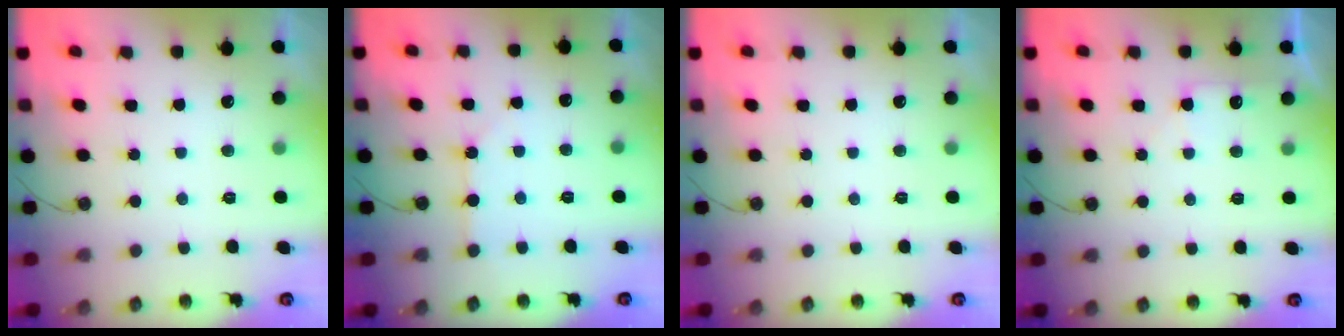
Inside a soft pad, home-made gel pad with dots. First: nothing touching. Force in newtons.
{"total": 2.7, "press": 2.7, "slide": 0.4}
{"total": 0.0}
{"total": 5.6, "press": 5.5, "slide": 0.7}